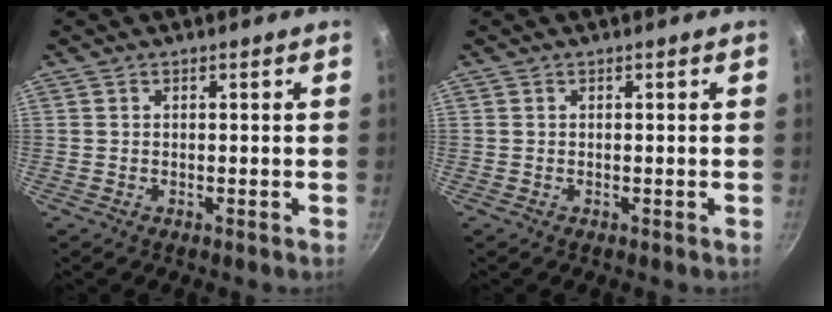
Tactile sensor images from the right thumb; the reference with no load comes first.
{"total": 0.0}